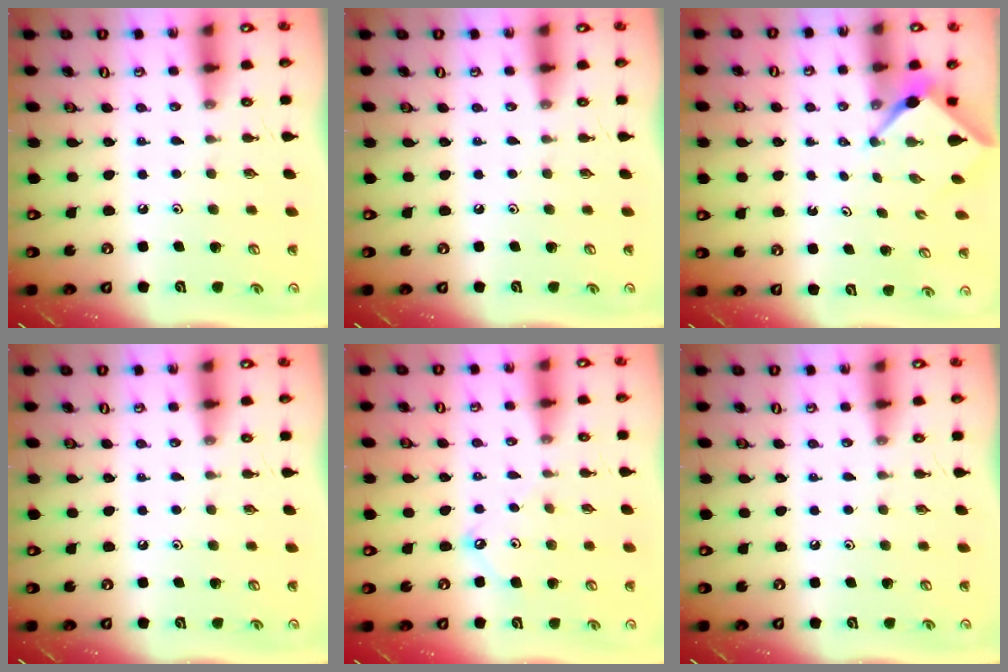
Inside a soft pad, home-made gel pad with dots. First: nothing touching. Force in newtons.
{"total": 0.0}
{"total": 2.4, "press": 2.4, "slide": 0.2}
{"total": 0.0}
{"total": 5.4, "press": 5.4, "slide": 0.5}
{"total": 0.0}